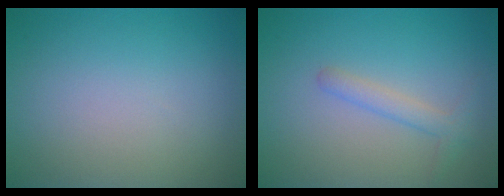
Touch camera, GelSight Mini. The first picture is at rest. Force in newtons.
{"total": 1.8, "press": 1.8, "slide": 0.0}